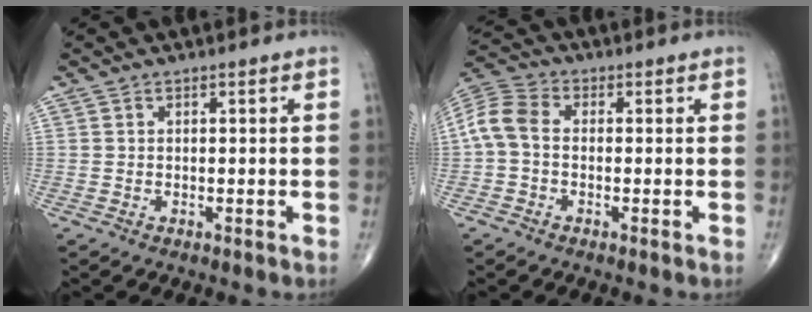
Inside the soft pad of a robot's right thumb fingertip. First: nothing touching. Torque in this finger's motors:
{"motor_torque": [-0.17, 0.34, 0.56, -0.19, 0.05]}